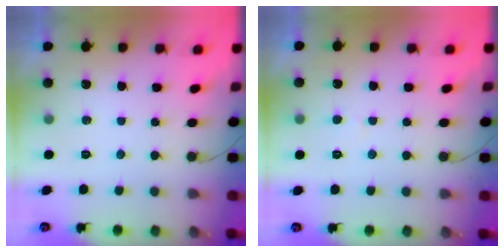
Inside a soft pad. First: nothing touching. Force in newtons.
{"total": 2.4, "press": 2.4, "slide": 0.2}